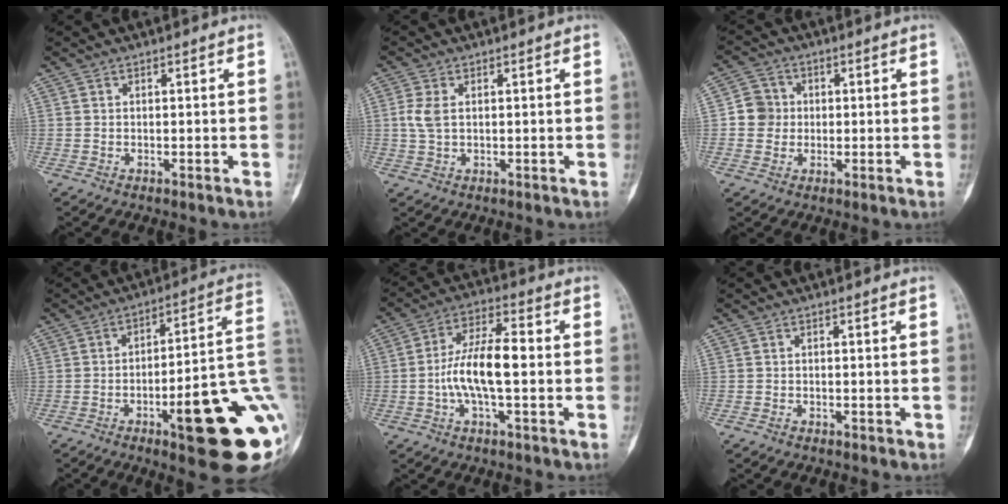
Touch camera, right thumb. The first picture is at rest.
{"total": 3.7, "force": [0.4, 2.3, 2.9], "torque": [-0.068, 0.003, 0.006]}
{"total": 5.2, "force": [-0.1, 5.0, 1.4], "torque": [0.004, 0.009, -0.011]}
{"total": 23.3, "force": [-7.0, 5.5, 21.6], "torque": [-0.219, 0.031, -0.088]}
{"total": 11.0, "force": [-1.5, 4.0, 10.2], "torque": [-0.196, 0.031, -0.032]}
{"total": 0.9, "force": [-0.6, 0.6, 0.2], "torque": [0.001, 0.003, -0.014]}